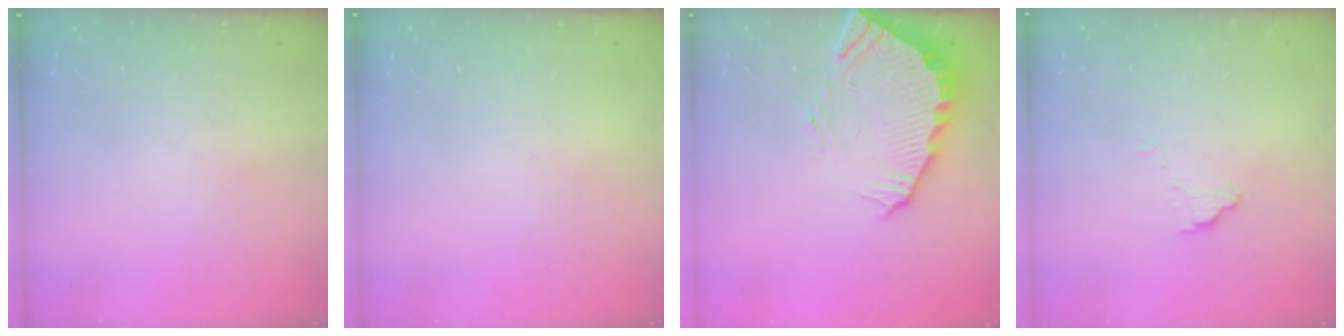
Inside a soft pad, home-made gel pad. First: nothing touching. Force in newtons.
{"total": 2.3, "press": 2.3, "slide": 0.1}
{"total": 4.6, "press": 4.6, "slide": 0.2}
{"total": 2.9, "press": 2.9, "slide": 0.4}